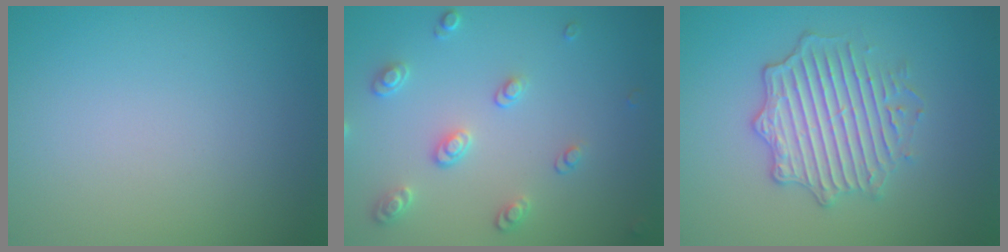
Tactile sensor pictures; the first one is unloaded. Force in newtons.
{"total": 2.6, "press": 2.5, "slide": 0.7}
{"total": 4.5, "press": 4.0, "slide": 2.0}